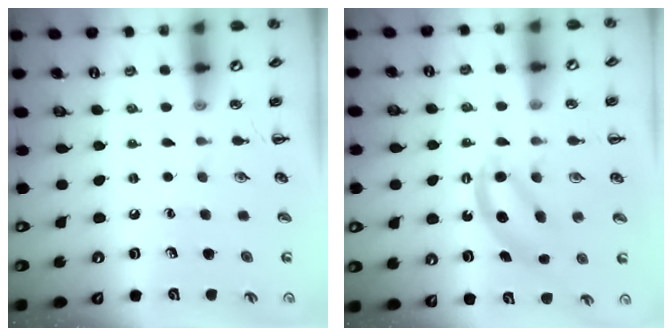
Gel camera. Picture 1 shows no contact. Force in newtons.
{"total": 5.4, "press": 5.4, "slide": 0.8}